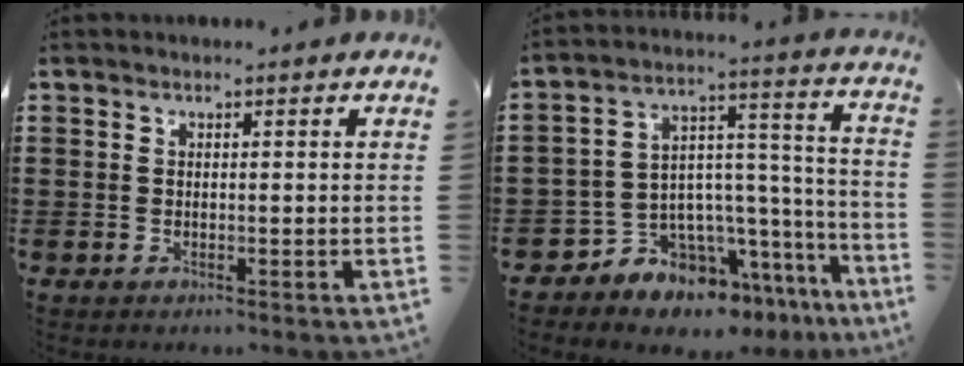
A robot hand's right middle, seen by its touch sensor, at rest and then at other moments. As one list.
[{"total": 7.8, "force": [-7.0, 3.1, 0.8], "torque": [-0.026, -0.006, -0.134]}]